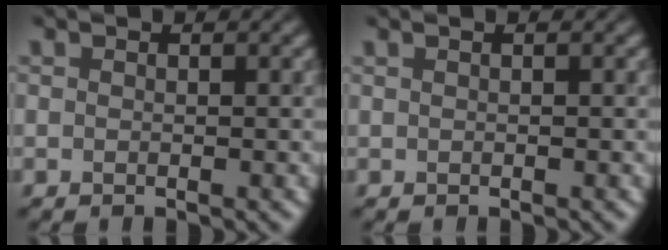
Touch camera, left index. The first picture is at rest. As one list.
[{"total": 0.0}]